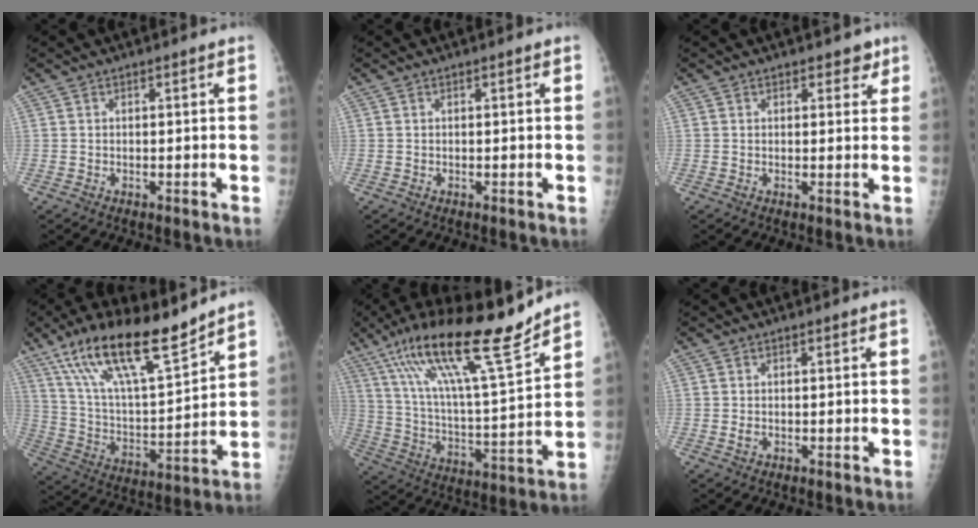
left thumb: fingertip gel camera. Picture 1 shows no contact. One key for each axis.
{"total": 0.0}
{"total": 2.5, "fx": 1.7, "fy": 1.6, "fz": 0.9, "tx": 0.013, "ty": -0.006, "tz": 0.016}
{"total": 20.3, "fx": 14.5, "fy": 5.1, "fz": 13.2, "tx": -0.213, "ty": -0.062, "tz": 0.265}
{"total": 22.7, "fx": 15.8, "fy": 3.2, "fz": 16.0, "tx": -0.262, "ty": -0.055, "tz": 0.277}
{"total": 0.9, "fx": 0.0, "fy": 0.7, "fz": 0.6, "tx": -0.009, "ty": -0.001, "tz": 0.002}